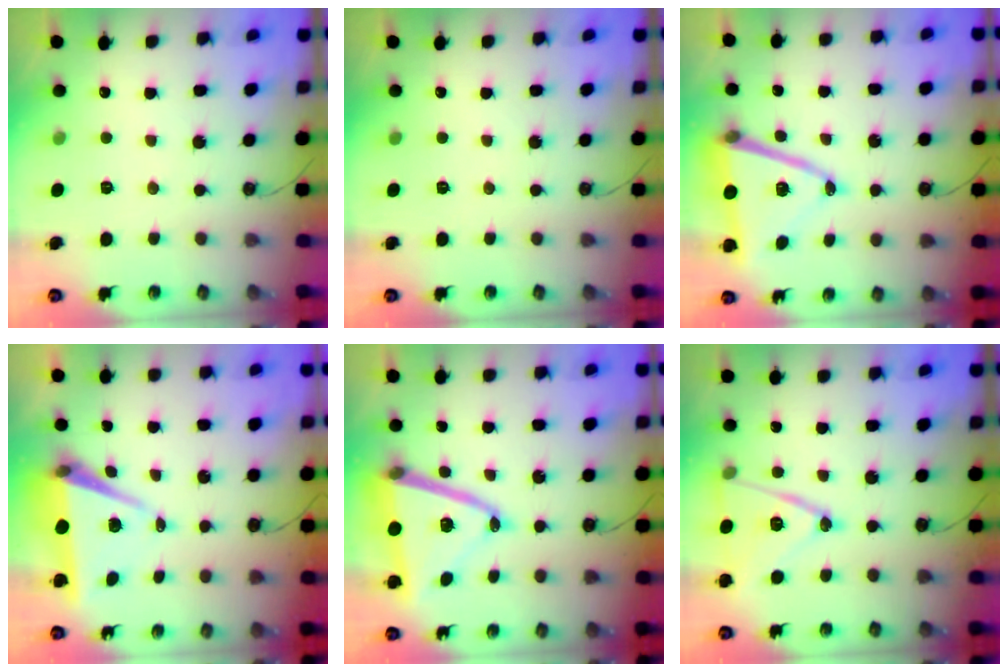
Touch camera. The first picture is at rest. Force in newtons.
{"total": 0.0}
{"total": 14.6, "press": 14.2, "slide": 3.4}
{"total": 7.2, "press": 5.7, "slide": 4.3}
{"total": 18.0, "press": 17.8, "slide": 2.5}
{"total": 15.6, "press": 15.2, "slide": 3.4}